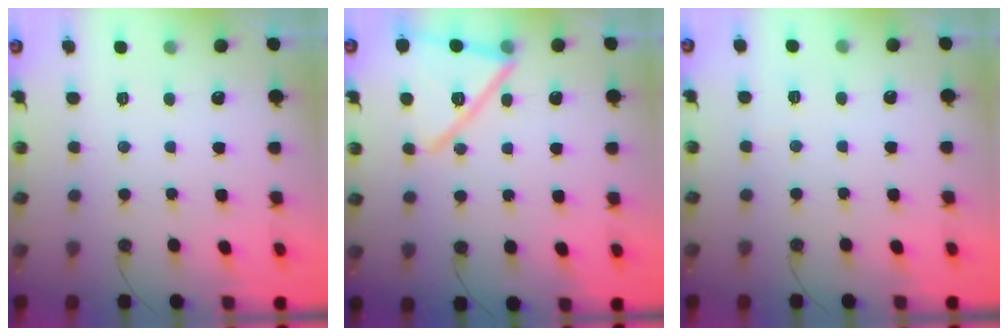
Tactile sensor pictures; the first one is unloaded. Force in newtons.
{"total": 17.0, "press": 16.6, "slide": 3.5}
{"total": 2.6, "press": 2.5, "slide": 0.7}